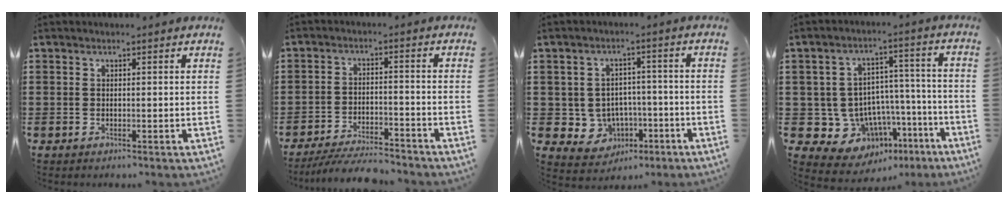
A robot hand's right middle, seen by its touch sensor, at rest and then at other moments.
{"total": 5.7, "force": [-5.4, 0.5, 1.8], "torque": [-0.032, -0.003, -0.105]}
{"total": 4.6, "force": [-1.2, 4.4, 1.0], "torque": [-0.029, 0.004, -0.020]}
{"total": 8.2, "force": [-4.3, 6.9, 1.2], "torque": [-0.035, 0.013, -0.069]}